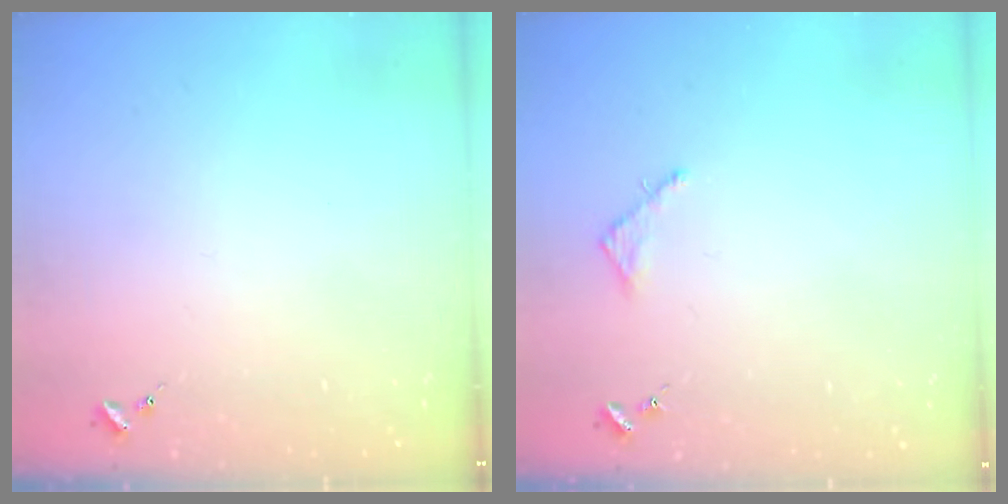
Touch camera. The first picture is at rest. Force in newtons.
{"total": 2.5, "press": 2.5, "slide": 0.2}